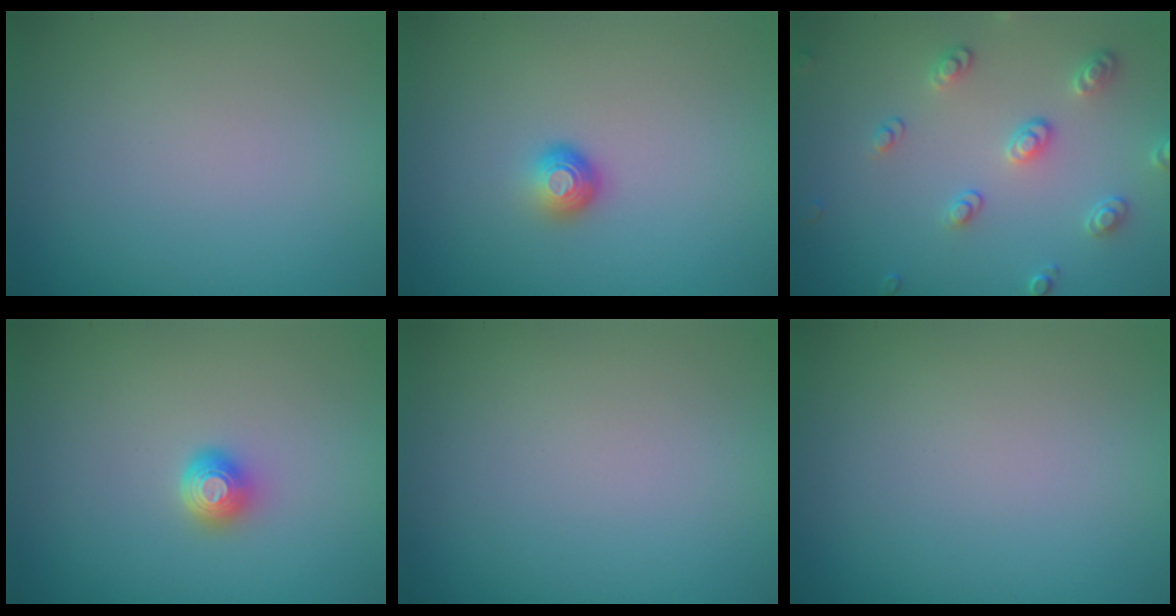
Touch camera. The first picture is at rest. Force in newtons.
{"total": 1.4, "press": 1.1, "slide": 1.0}
{"total": 2.5, "press": 2.5, "slide": 0.4}
{"total": 1.6, "press": 1.3, "slide": 0.9}
{"total": 0.0}
{"total": 0.0}